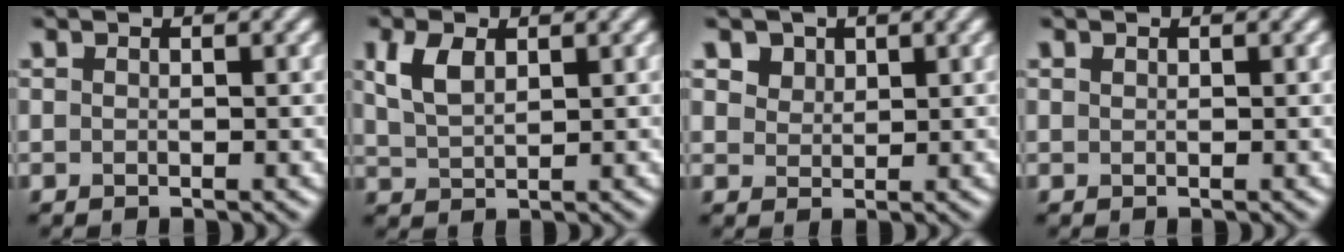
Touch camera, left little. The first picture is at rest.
{"total": 3.2, "force": [1.4, 1.7, 2.3], "torque": [-0.055, 0.005, 0.033]}
{"total": 3.5, "force": [2.2, 2.3, 1.4], "torque": [-0.049, -0.001, 0.043]}
{"total": 0.0}